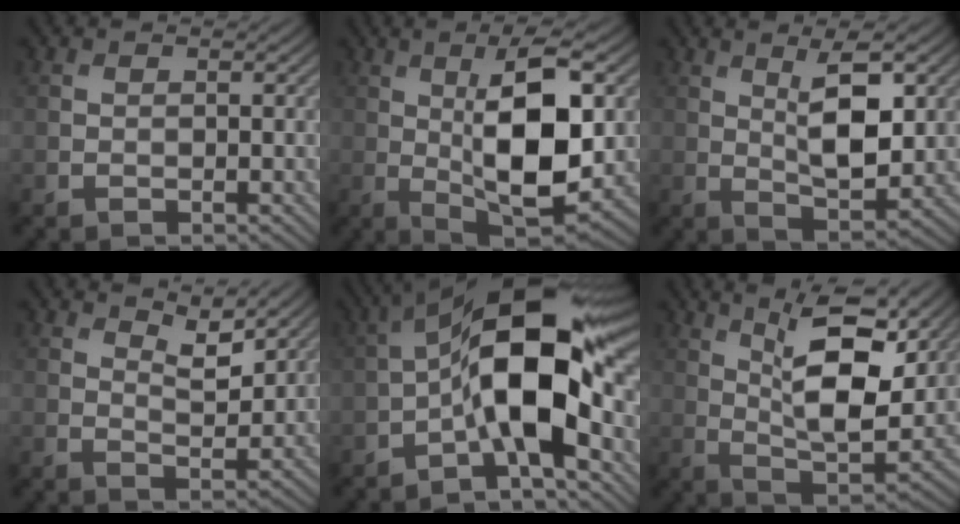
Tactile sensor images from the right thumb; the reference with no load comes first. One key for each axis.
{"total": 12.5, "fx": 0.9, "fy": 4.4, "fz": 11.7, "tx": -0.185, "ty": -0.004, "tz": 0.016}
{"total": 7.2, "fx": 2.0, "fy": 2.4, "fz": 6.5, "tx": -0.111, "ty": -0.002, "tz": 0.038}
{"total": 4.0, "fx": 3.0, "fy": 1.0, "fz": 2.4, "tx": -0.051, "ty": -0.010, "tz": 0.054}
{"total": 14.7, "fx": -2.7, "fy": 5.4, "fz": 13.5, "tx": -0.219, "ty": 0.018, "tz": -0.061}
{"total": 12.2, "fx": 5.5, "fy": 4.0, "fz": 10.1, "tx": -0.173, "ty": -0.003, "tz": 0.091}